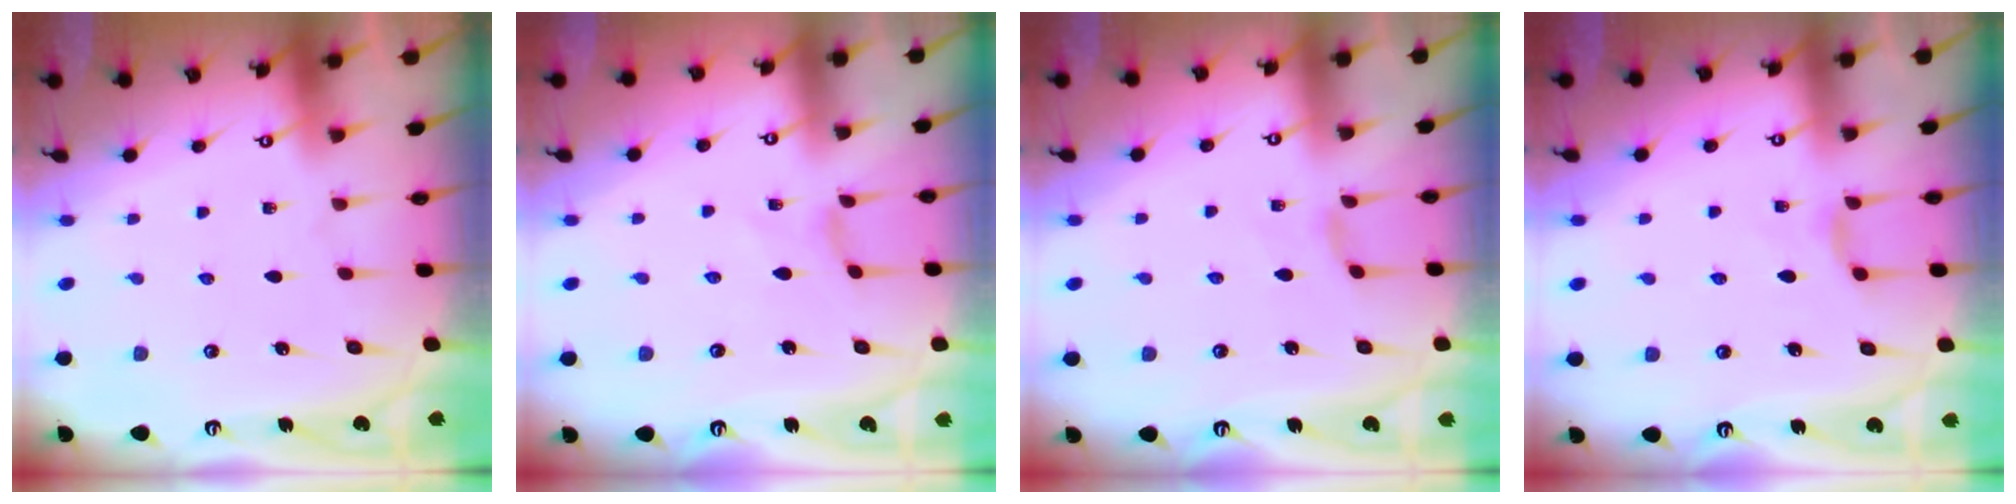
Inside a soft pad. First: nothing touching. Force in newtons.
{"total": 0.0}
{"total": 1.9, "press": 1.9, "slide": 0.4}
{"total": 4.7, "press": 4.7, "slide": 0.6}